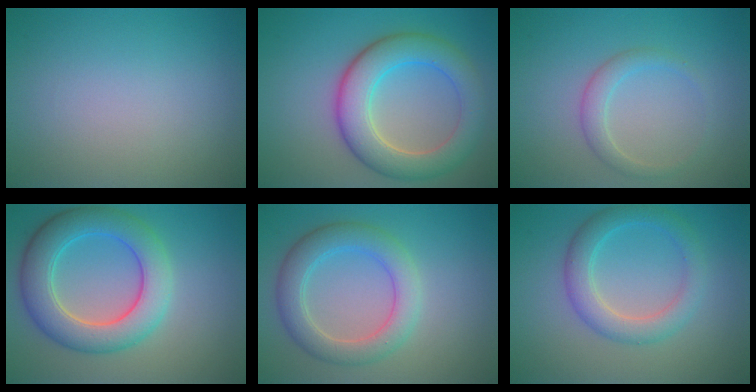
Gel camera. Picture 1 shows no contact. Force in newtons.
{"total": 6.8, "press": 6.8, "slide": 0.4}
{"total": 1.9, "press": 1.9, "slide": 0.1}
{"total": 7.0, "press": 7.0, "slide": 0.3}
{"total": 4.5, "press": 4.5, "slide": 0.3}
{"total": 3.7, "press": 3.7, "slide": 0.0}